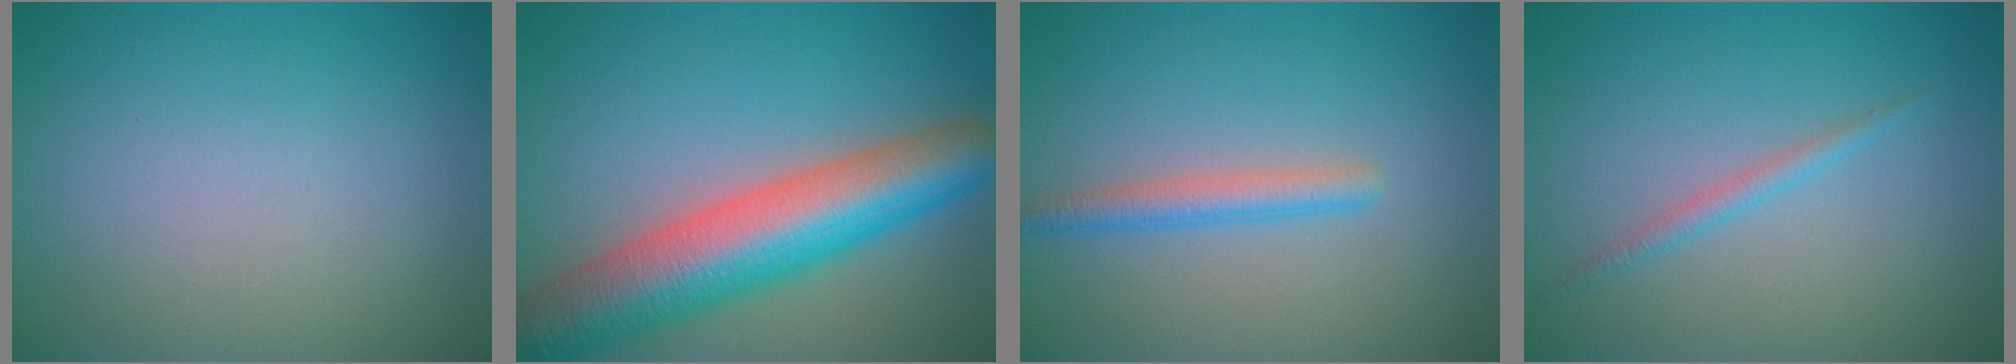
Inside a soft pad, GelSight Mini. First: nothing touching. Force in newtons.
{"total": 10.8, "press": 10.8, "slide": 0.5}
{"total": 2.3, "press": 2.3, "slide": 0.1}
{"total": 1.2, "press": 1.2, "slide": 0.1}